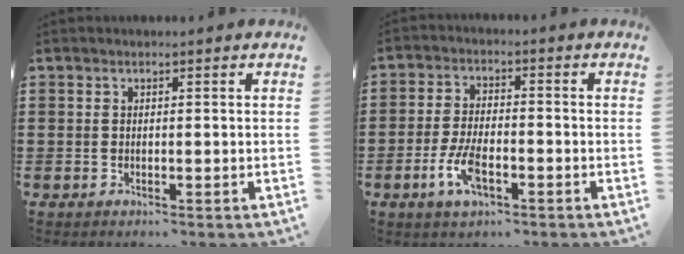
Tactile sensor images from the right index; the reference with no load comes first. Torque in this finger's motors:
{"motor_torque": [1.22, 0.92, 0.52, 0.12]}